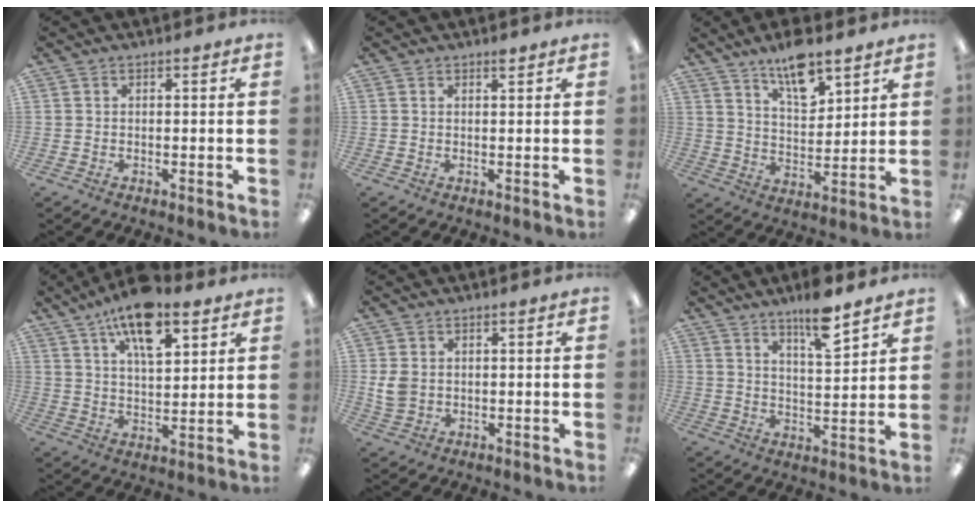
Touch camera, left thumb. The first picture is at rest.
{"total": 1.2, "force": [1.0, 0.2, 0.6], "torque": [-0.006, -0.003, 0.015]}
{"total": 11.5, "force": [8.6, 4.3, 6.4], "torque": [-0.098, -0.046, 0.148]}
{"total": 14.0, "force": [8.7, 6.0, 9.2], "torque": [-0.145, -0.032, 0.149]}
{"total": 4.3, "force": [0.6, 3.4, 2.5], "torque": [-0.046, 0.001, 0.010]}
{"total": 10.1, "force": [7.7, 2.1, 6.2], "torque": [-0.091, -0.050, 0.127]}